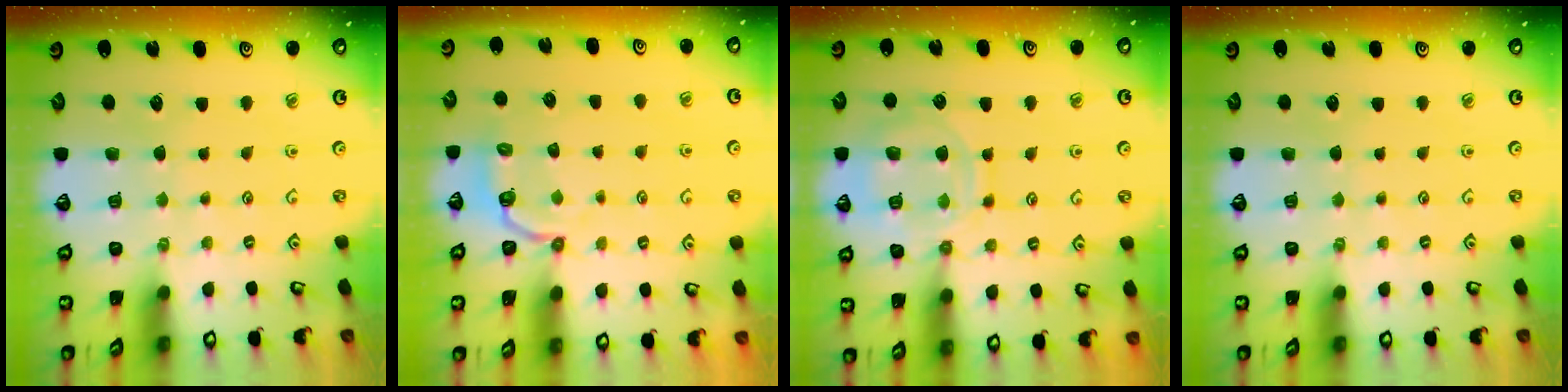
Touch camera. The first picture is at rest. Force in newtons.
{"total": 3.3, "press": 2.2, "slide": 2.5}
{"total": 12.7, "press": 12.7, "slide": 1.0}
{"total": 0.0}